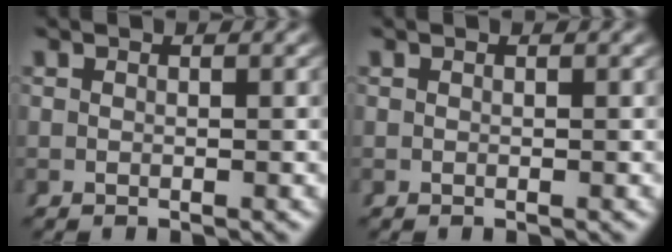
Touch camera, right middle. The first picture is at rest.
{"total": 0.0}